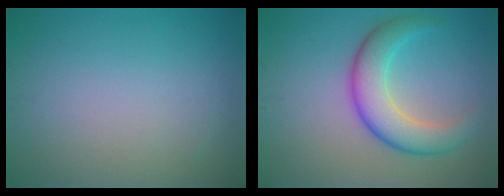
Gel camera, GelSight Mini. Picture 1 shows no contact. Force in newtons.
{"total": 5.6, "press": 5.6, "slide": 0.1}